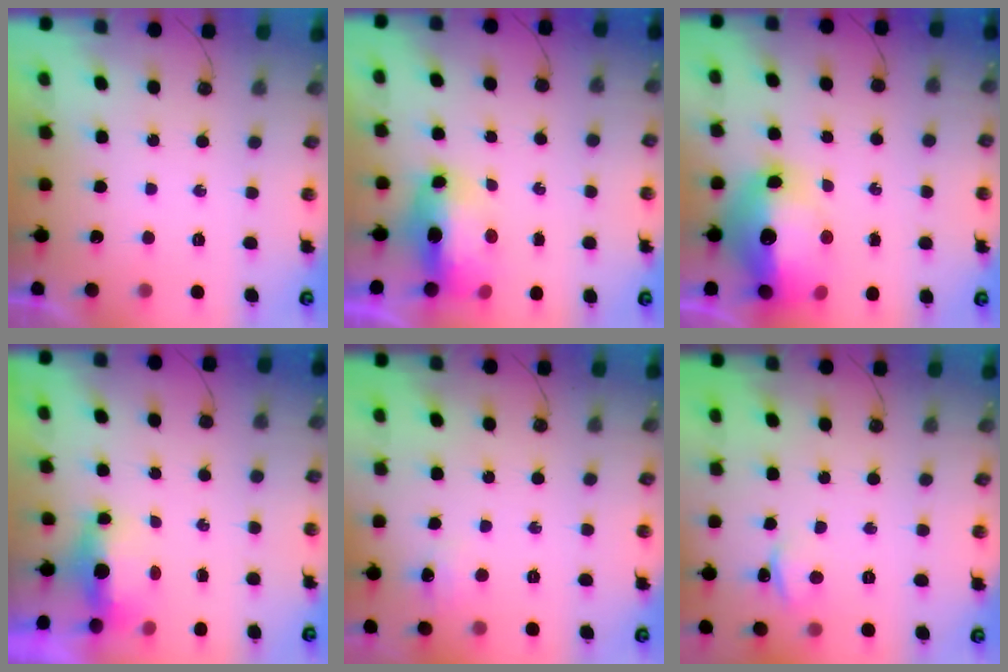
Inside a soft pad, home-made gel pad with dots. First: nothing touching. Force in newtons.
{"total": 9.0, "press": 8.9, "slide": 1.7}
{"total": 18.0, "press": 17.4, "slide": 4.4}
{"total": 5.0, "press": 4.8, "slide": 1.2}
{"total": 5.5, "press": 5.5, "slide": 0.6}
{"total": 3.7, "press": 3.7, "slide": 0.5}